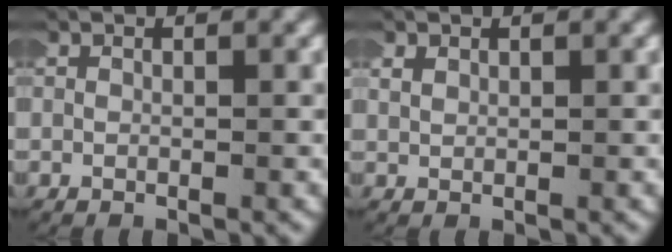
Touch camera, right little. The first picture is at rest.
{"total": 0.9, "force": [0.7, 0.5, 0.4], "torque": [-0.015, -0.001, 0.017]}